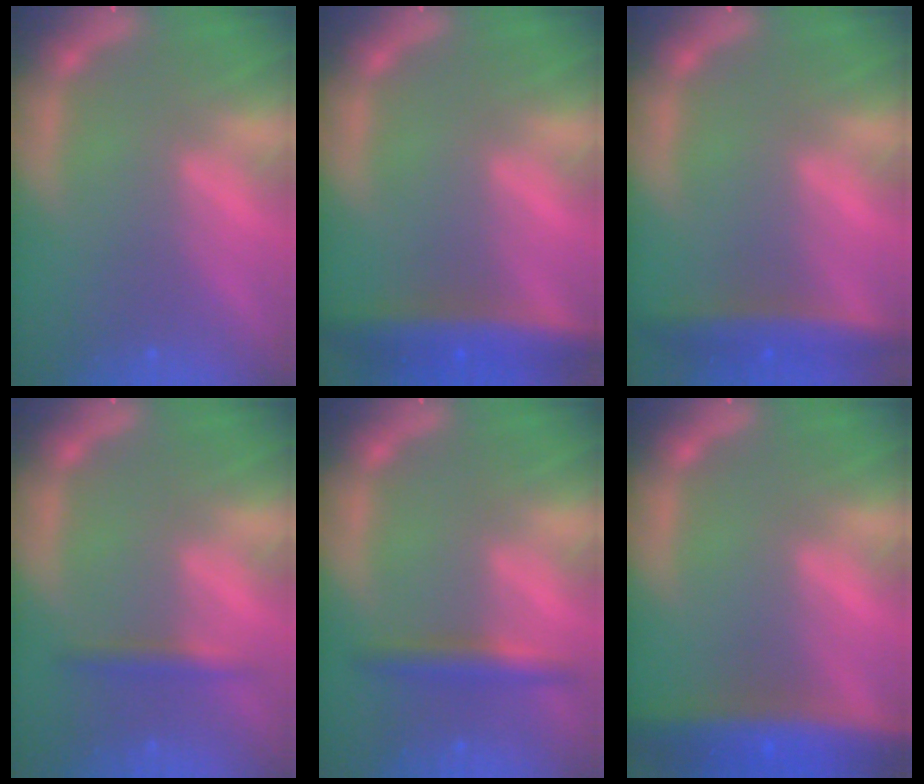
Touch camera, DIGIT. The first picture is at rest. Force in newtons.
{"total": 6.5}
{"total": 5.0}
{"total": 1.9}
{"total": 3.0}
{"total": 9.5}